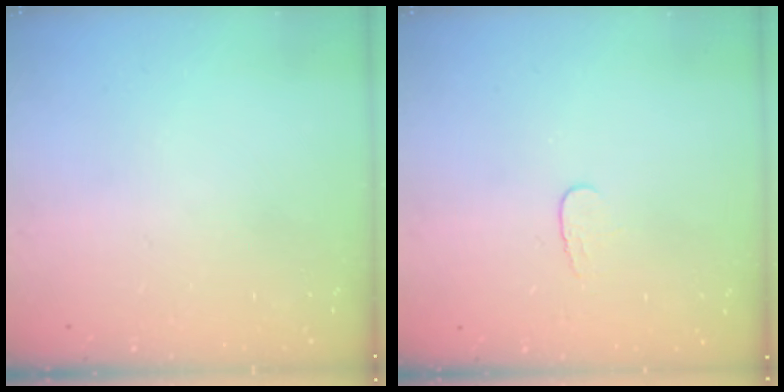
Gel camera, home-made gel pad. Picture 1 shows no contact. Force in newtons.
{"total": 3.6, "press": 3.5, "slide": 0.4}